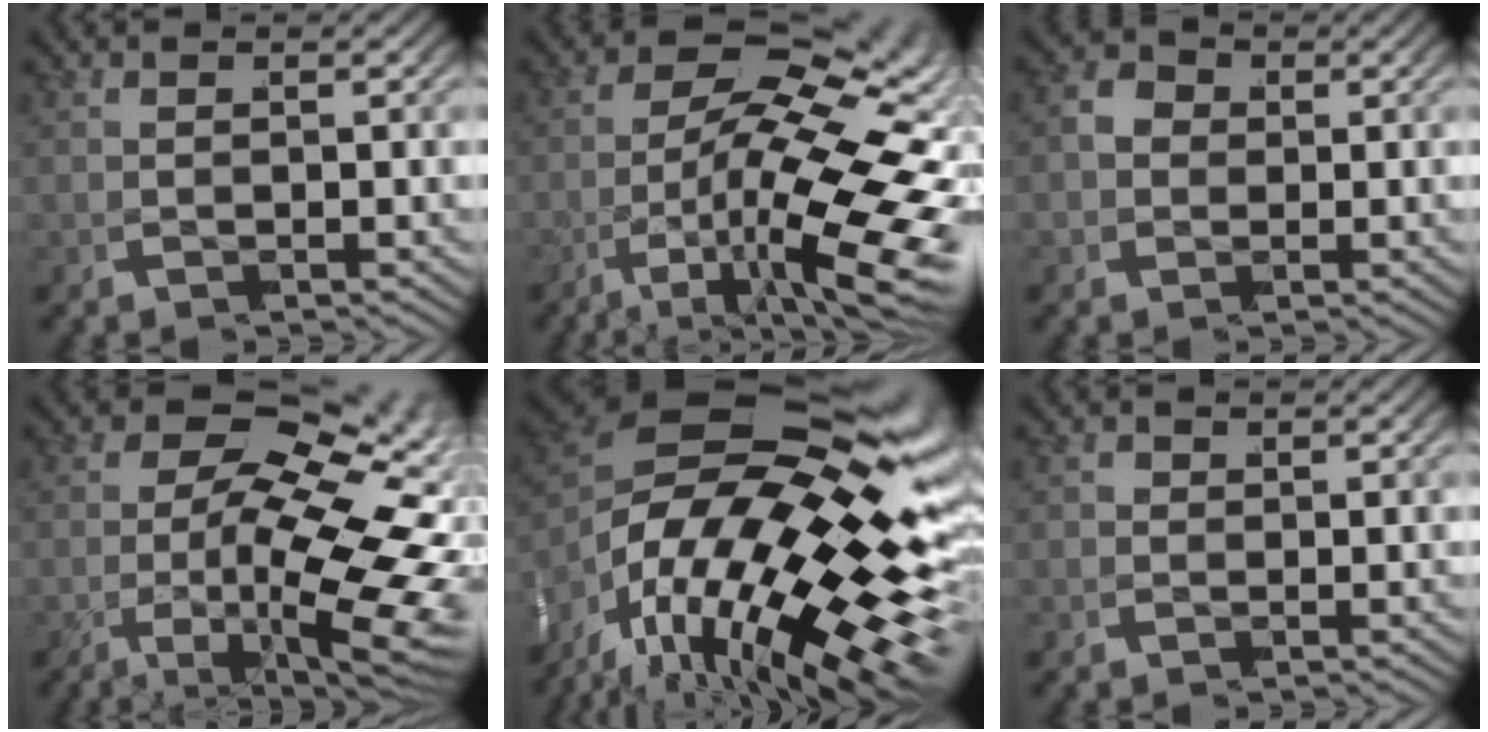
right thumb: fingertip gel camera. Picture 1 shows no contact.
{"total": 14.4, "force": [-3.0, 7.9, 11.7], "torque": [-0.188, -0.044, -0.029]}
{"total": 2.0, "force": [-0.4, 1.9, -0.2], "torque": [-0.009, -0.009, -0.009]}
{"total": 15.1, "force": [-1.6, 8.8, 12.1], "torque": [-0.192, -0.037, -0.016]}
{"total": 23.8, "force": [-2.6, 14.6, 18.6], "torque": [-0.339, -0.059, -0.017]}
{"total": 0.9, "force": [-0.3, 0.7, -0.5], "torque": [-0.001, -0.006, -0.005]}